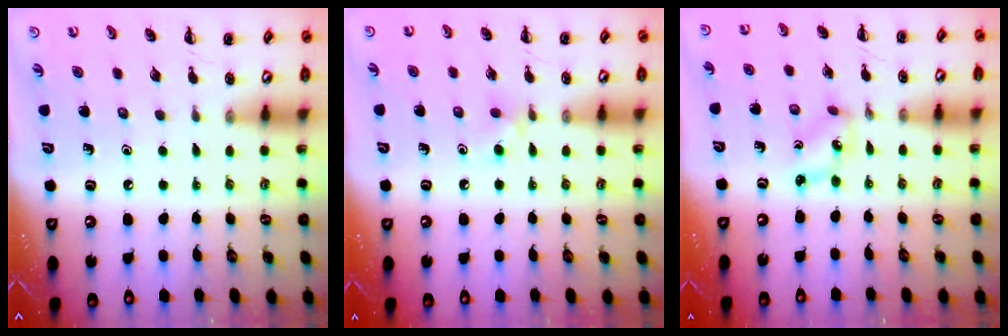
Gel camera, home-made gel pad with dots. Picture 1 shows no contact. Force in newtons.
{"total": 4.1, "press": 3.9, "slide": 1.3}
{"total": 1.9, "press": 1.9, "slide": 0.3}